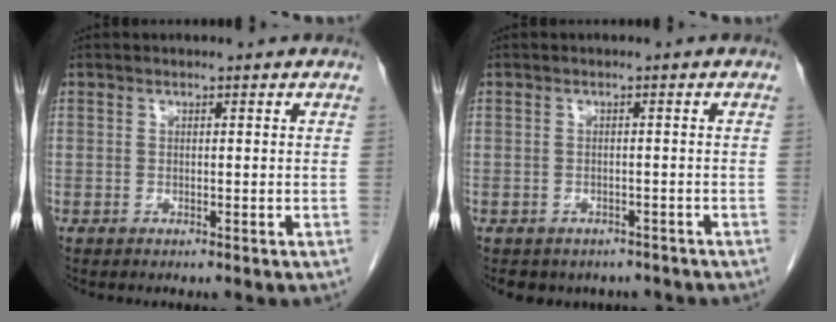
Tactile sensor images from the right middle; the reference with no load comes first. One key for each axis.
{"total": 5.6, "fx": -4.6, "fy": 3.1, "fz": 0.7, "tx": 0.001, "ty": 0.008, "tz": -0.051}